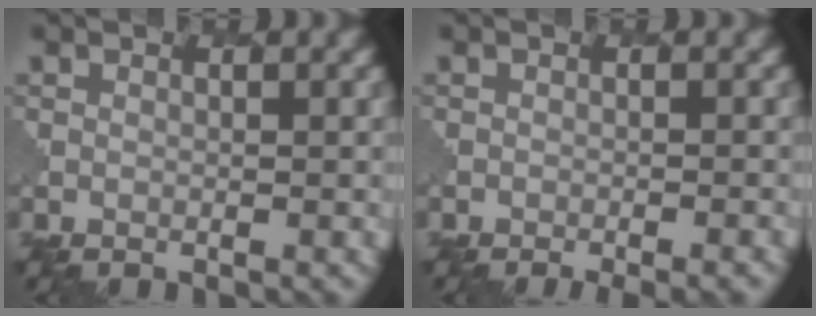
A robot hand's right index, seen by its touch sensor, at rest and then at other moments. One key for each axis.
{"total": 2.3, "fx": -1.8, "fy": 0.5, "fz": 1.3, "tx": -0.011, "ty": 0.006, "tz": -0.022}